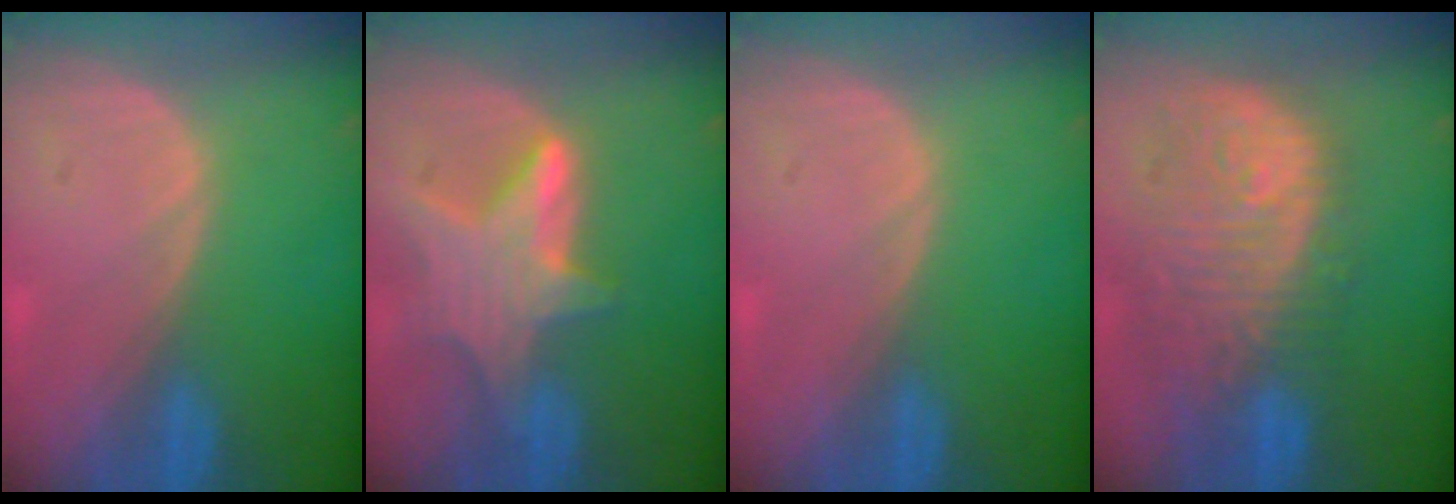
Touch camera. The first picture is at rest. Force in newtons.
{"total": 7.4, "press": 6.9, "slide": 2.6}
{"total": 0.0}
{"total": 12.0, "press": 10.7, "slide": 5.4}